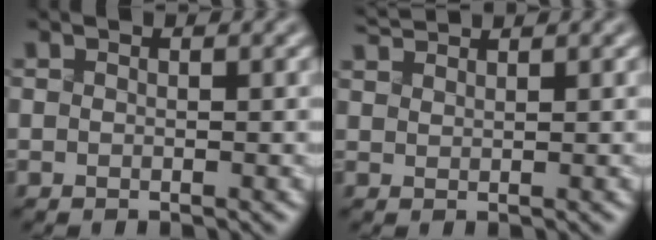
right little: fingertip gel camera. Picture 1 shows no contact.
{"total": 1.4, "force": [1.4, -0.1, 0.0], "torque": [-0.009, 0.012, 0.039]}